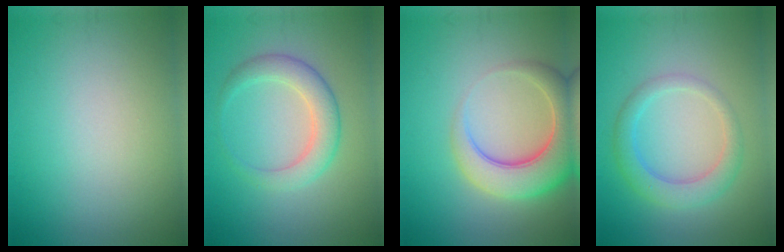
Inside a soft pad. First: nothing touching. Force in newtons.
{"total": 3.6, "press": 3.6, "slide": 0.3}
{"total": 7.2, "press": 7.2, "slide": 0.6}
{"total": 3.4, "press": 3.4, "slide": 0.1}